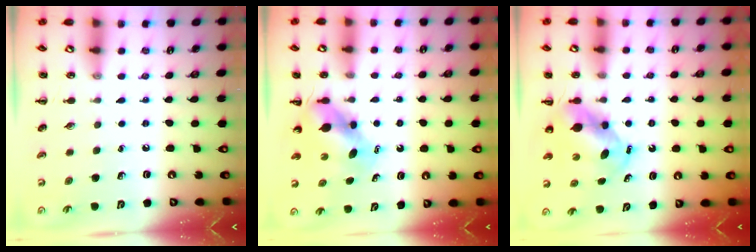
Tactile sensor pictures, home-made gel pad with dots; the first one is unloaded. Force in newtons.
{"total": 6.0, "press": 5.9, "slide": 1.0}
{"total": 5.3, "press": 5.1, "slide": 1.4}